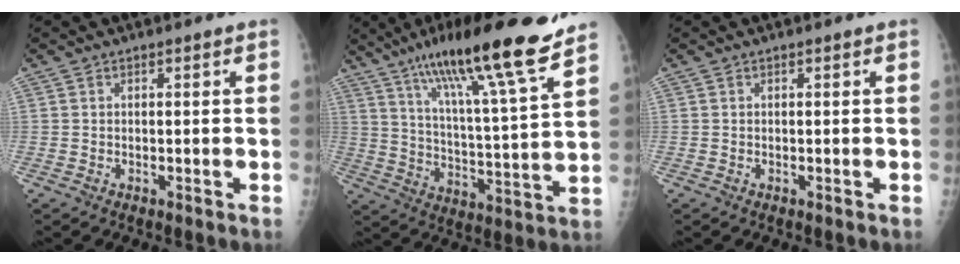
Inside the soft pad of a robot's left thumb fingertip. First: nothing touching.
{"total": 20.9, "force": [14.6, 1.5, 14.8], "torque": [-0.220, -0.056, 0.241]}
{"total": 0.0}